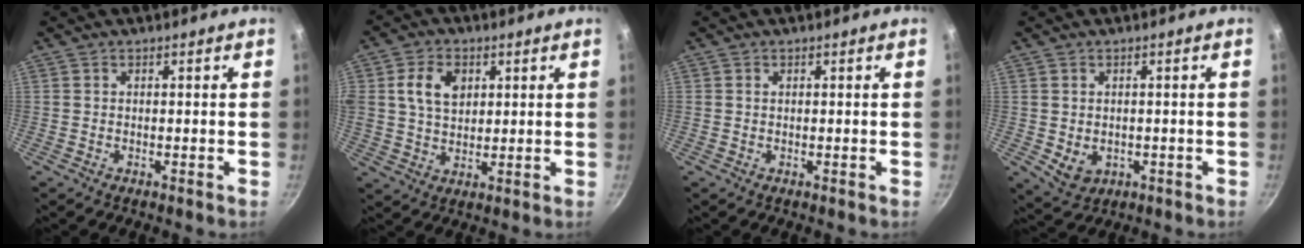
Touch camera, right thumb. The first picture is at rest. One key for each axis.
{"total": 8.7, "fx": 2.6, "fy": 6.2, "fz": 5.6, "tx": -0.088, "ty": -0.002, "tz": 0.045}
{"total": 0.5, "fx": 0.2, "fy": 0.4, "fz": 0.3, "tx": -0.005, "ty": 0.001, "tz": 0.003}
{"total": 4.5, "fx": -0.4, "fy": 3.6, "fz": 2.7, "tx": -0.037, "ty": -0.008, "tz": 0.005}